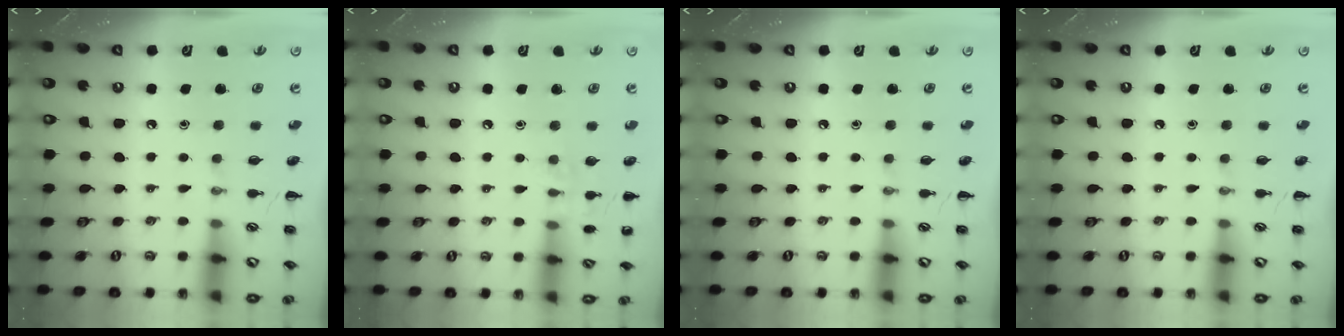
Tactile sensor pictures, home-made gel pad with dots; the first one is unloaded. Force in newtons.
{"total": 6.9, "press": 6.6, "slide": 2.0}
{"total": 0.0}
{"total": 0.0}